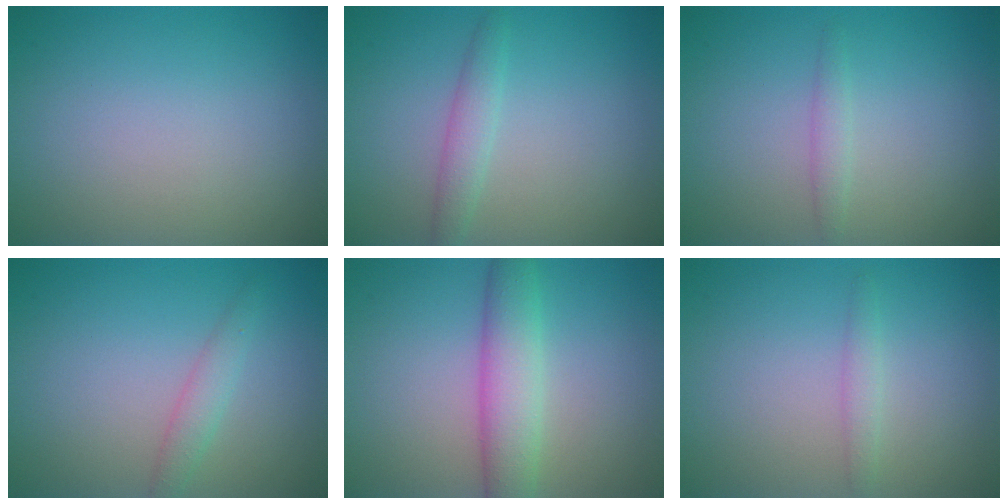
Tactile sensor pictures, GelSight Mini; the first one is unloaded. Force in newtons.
{"total": 1.9, "press": 1.9, "slide": 0.1}
{"total": 1.1, "press": 1.1, "slide": 0.0}
{"total": 1.6, "press": 1.6, "slide": 0.0}
{"total": 4.5, "press": 4.5, "slide": 0.1}
{"total": 1.1, "press": 1.1, "slide": 0.0}